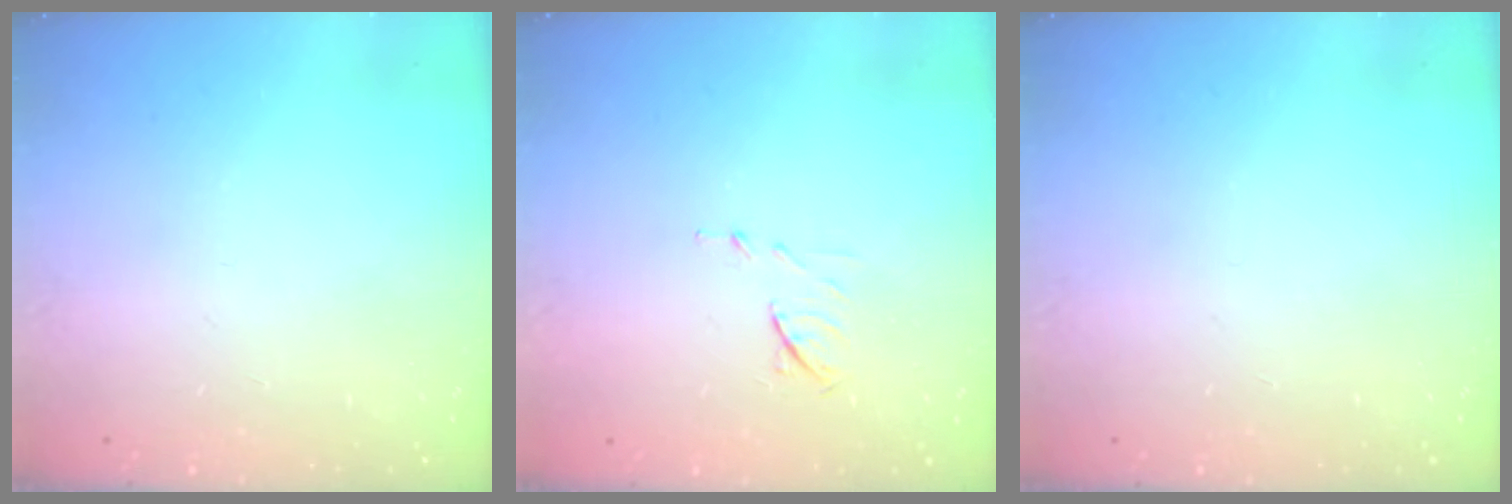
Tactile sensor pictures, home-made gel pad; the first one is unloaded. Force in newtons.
{"total": 6.2, "press": 6.2, "slide": 0.9}
{"total": 0.0}